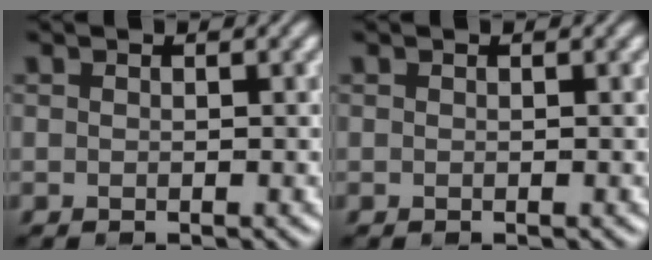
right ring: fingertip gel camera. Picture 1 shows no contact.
{"total": 0.0}